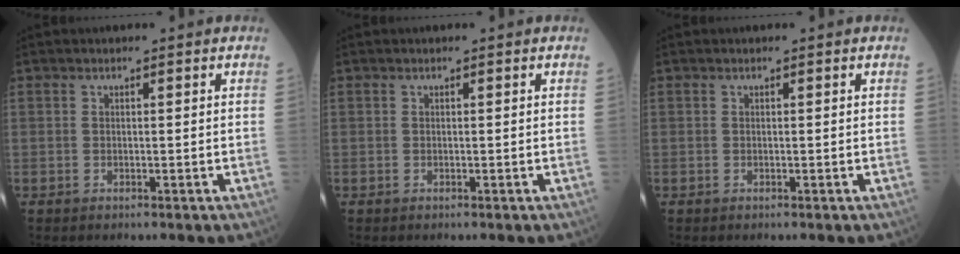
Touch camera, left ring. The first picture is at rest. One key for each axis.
{"total": 0.0}
{"total": 0.0}